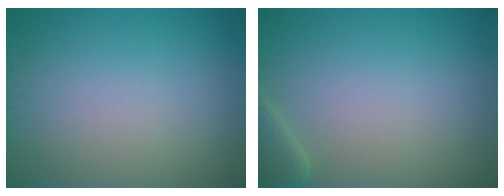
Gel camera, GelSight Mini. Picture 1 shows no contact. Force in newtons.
{"total": 1.9, "press": 1.9, "slide": 0.3}